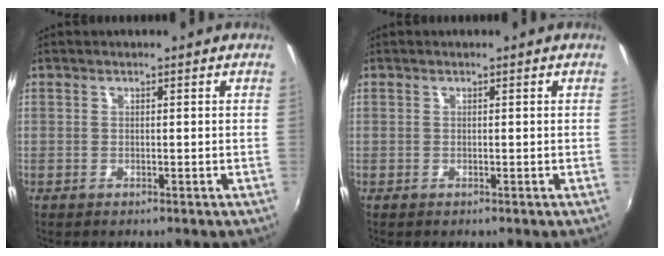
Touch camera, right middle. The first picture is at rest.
{"total": 0.0}